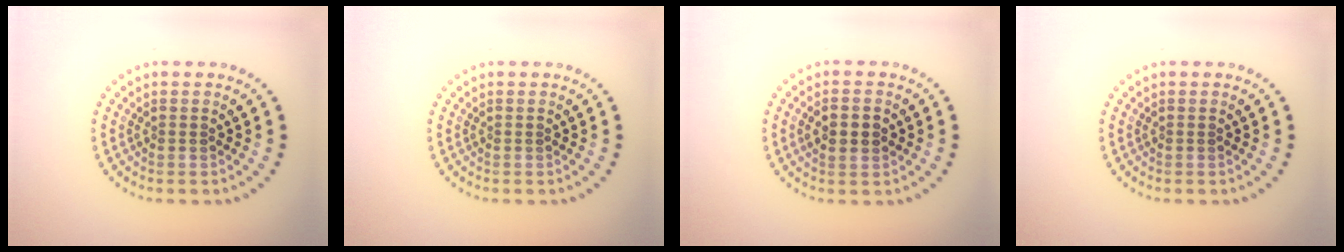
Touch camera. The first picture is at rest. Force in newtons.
{"total": 0.0}
{"total": 2.4, "press": 2.4, "slide": 0.3}
{"total": 0.0}